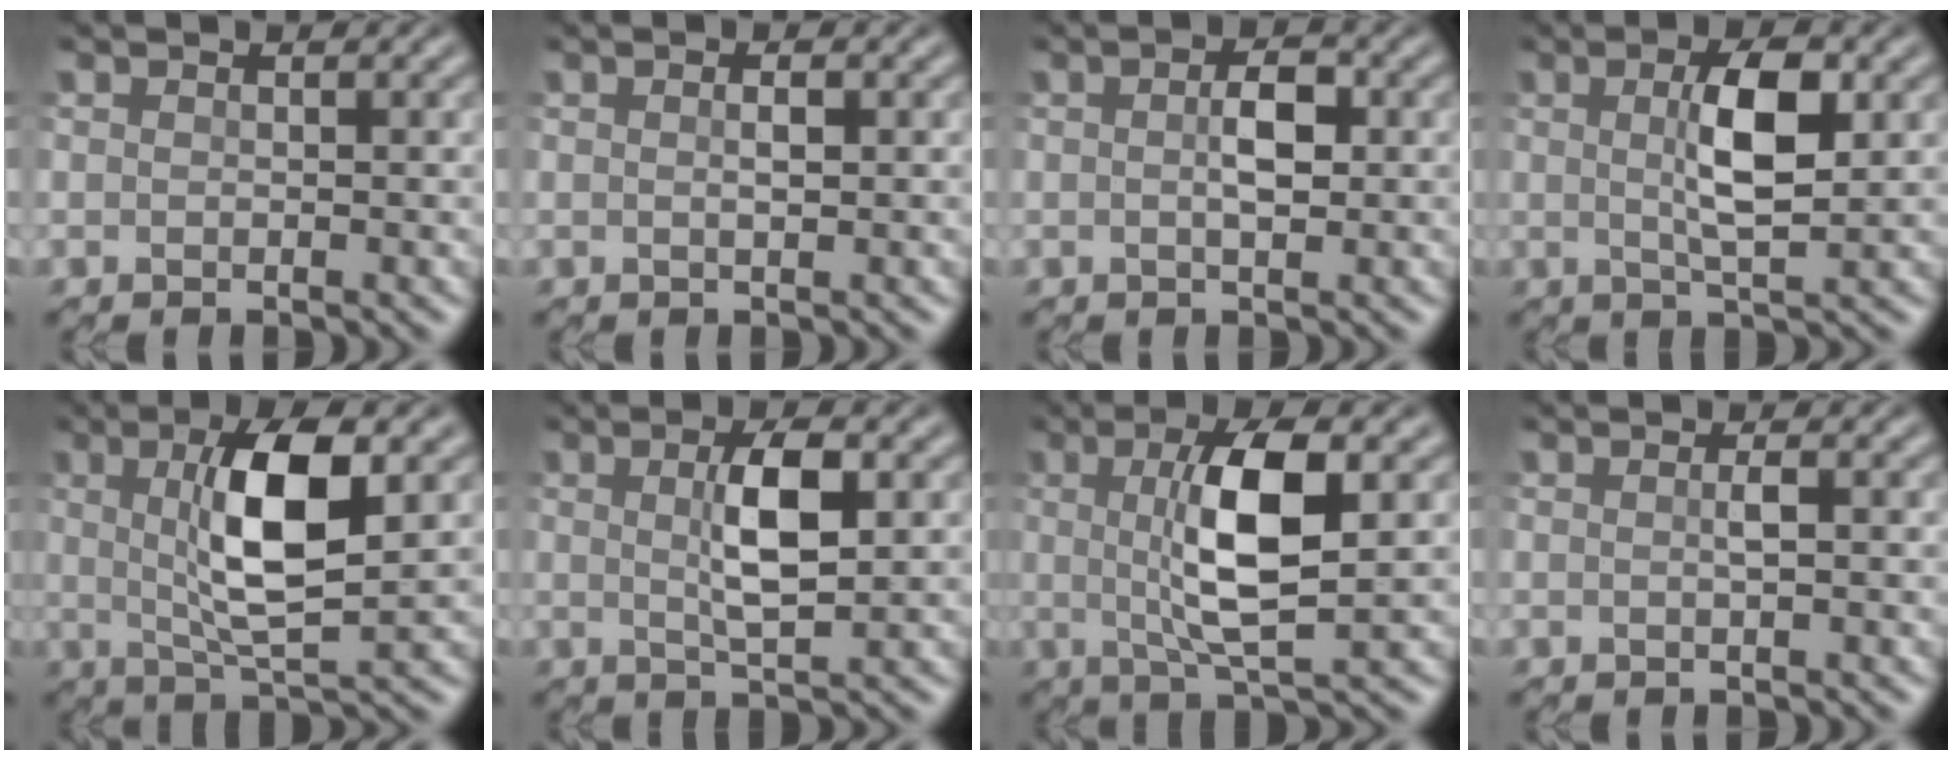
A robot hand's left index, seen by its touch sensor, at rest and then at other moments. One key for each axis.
{"total": 1.1, "fx": 0.1, "fy": 0.1, "fz": 1.0, "tx": -0.022, "ty": 0.003, "tz": 0.004}
{"total": 2.5, "fx": 0.2, "fy": 1.0, "fz": 2.3, "tx": -0.050, "ty": 0.006, "tz": 0.004}
{"total": 4.4, "fx": 0.9, "fy": 0.9, "fz": 4.2, "tx": -0.088, "ty": 0.006, "tz": 0.017}
{"total": 7.0, "fx": 1.4, "fy": 1.6, "fz": 6.6, "tx": -0.122, "ty": 0.005, "tz": 0.025}
{"total": 4.0, "fx": 0.8, "fy": 0.8, "fz": 3.9, "tx": -0.082, "ty": 0.005, "tz": 0.016}
{"total": 6.8, "fx": 0.9, "fy": 1.4, "fz": 6.6, "tx": -0.124, "ty": 0.006, "tz": 0.014}
{"total": 0.9, "fx": 0.0, "fy": 0.0, "fz": 0.9, "tx": -0.024, "ty": 0.003, "tz": 0.003}